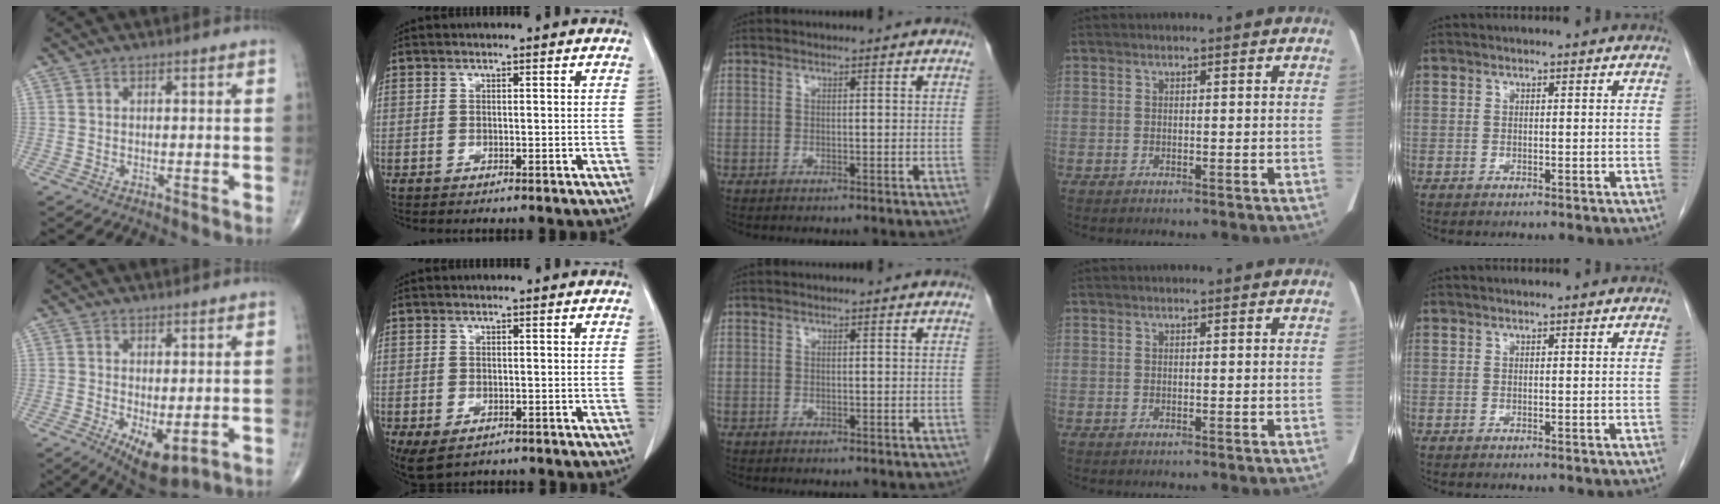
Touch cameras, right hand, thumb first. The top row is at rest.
{"thumb": {"total": 7.5, "force": [-2.0, 3.3, 6.5], "torque": [-0.100, -0.017, -0.017]}, "index": {"total": 7.9, "force": [-3.8, 5.1, 4.8], "torque": [-0.120, -0.010, -0.054]}}